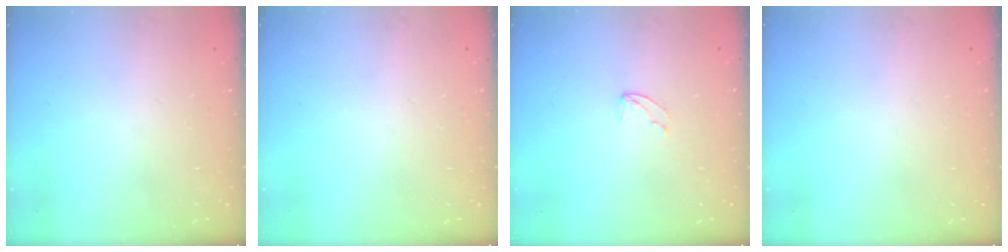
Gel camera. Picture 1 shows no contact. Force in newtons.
{"total": 0.0}
{"total": 3.2, "press": 3.2, "slide": 0.3}
{"total": 0.0}